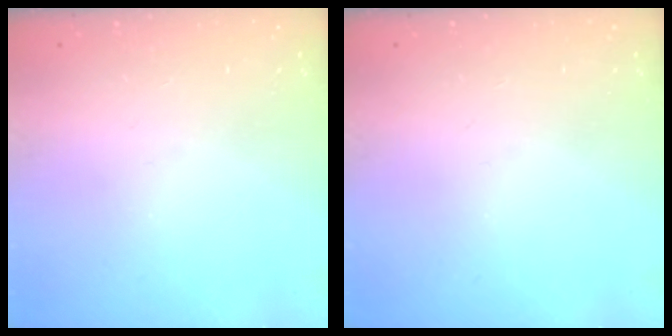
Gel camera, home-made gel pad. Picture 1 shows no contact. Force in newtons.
{"total": 0.0}